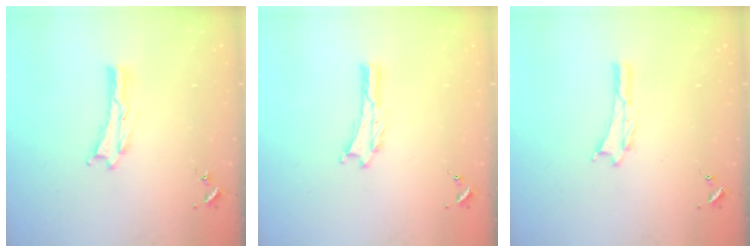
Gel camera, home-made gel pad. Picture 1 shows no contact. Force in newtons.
{"total": 0.0}
{"total": 0.0}